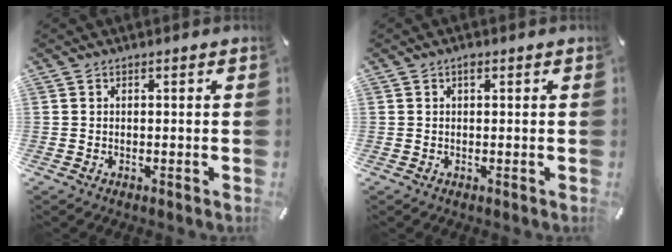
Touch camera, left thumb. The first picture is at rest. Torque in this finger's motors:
{"motor_torque": [0.13, -0.03, 0.16, 0.05, 0.00]}